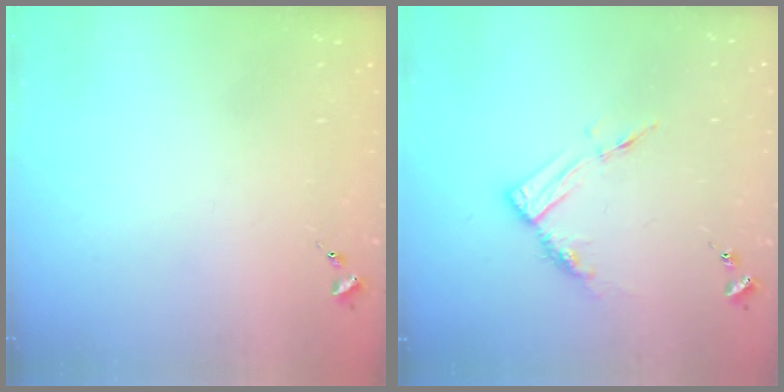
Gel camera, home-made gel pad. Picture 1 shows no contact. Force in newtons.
{"total": 8.8, "press": 8.8, "slide": 0.6}